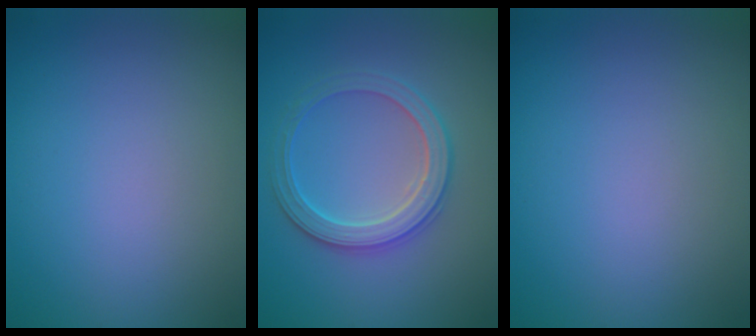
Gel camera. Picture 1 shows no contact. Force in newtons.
{"total": 3.4, "press": 3.4, "slide": 0.7}
{"total": 0.0}